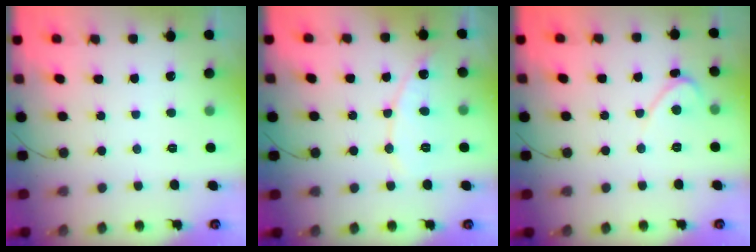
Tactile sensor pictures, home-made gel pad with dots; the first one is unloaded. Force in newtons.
{"total": 8.5, "press": 8.4, "slide": 0.9}
{"total": 2.5, "press": 2.5, "slide": 0.2}